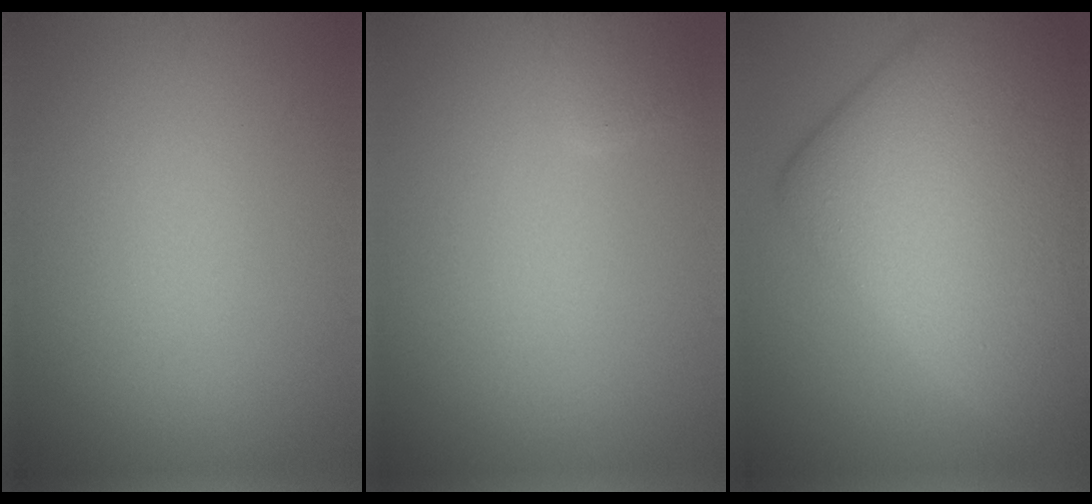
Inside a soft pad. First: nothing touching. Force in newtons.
{"total": 1.0, "press": 1.0, "slide": 0.1}
{"total": 14.2, "press": 14.2, "slide": 0.1}